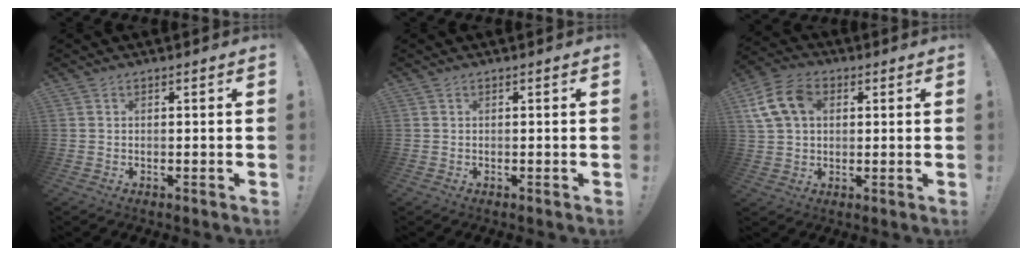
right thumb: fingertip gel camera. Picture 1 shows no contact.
{"total": 0.0}
{"total": 12.3, "force": [3.8, 8.9, 7.7], "torque": [-0.141, 0.001, 0.077]}